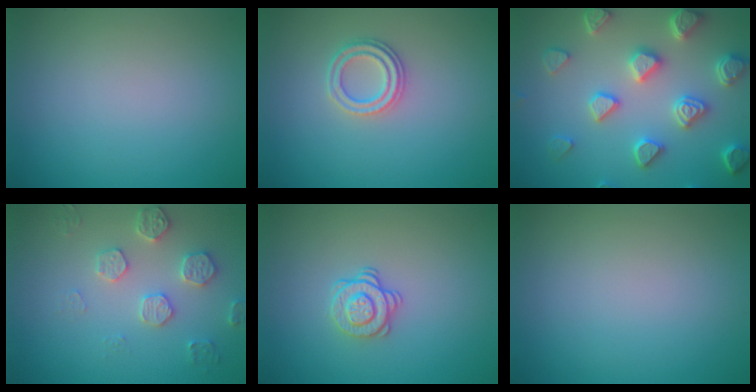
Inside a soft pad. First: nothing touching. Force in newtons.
{"total": 2.3, "press": 2.1, "slide": 1.0}
{"total": 5.5, "press": 5.0, "slide": 2.4}
{"total": 3.2, "press": 3.1, "slide": 0.7}
{"total": 2.1, "press": 1.7, "slide": 1.2}
{"total": 0.0}